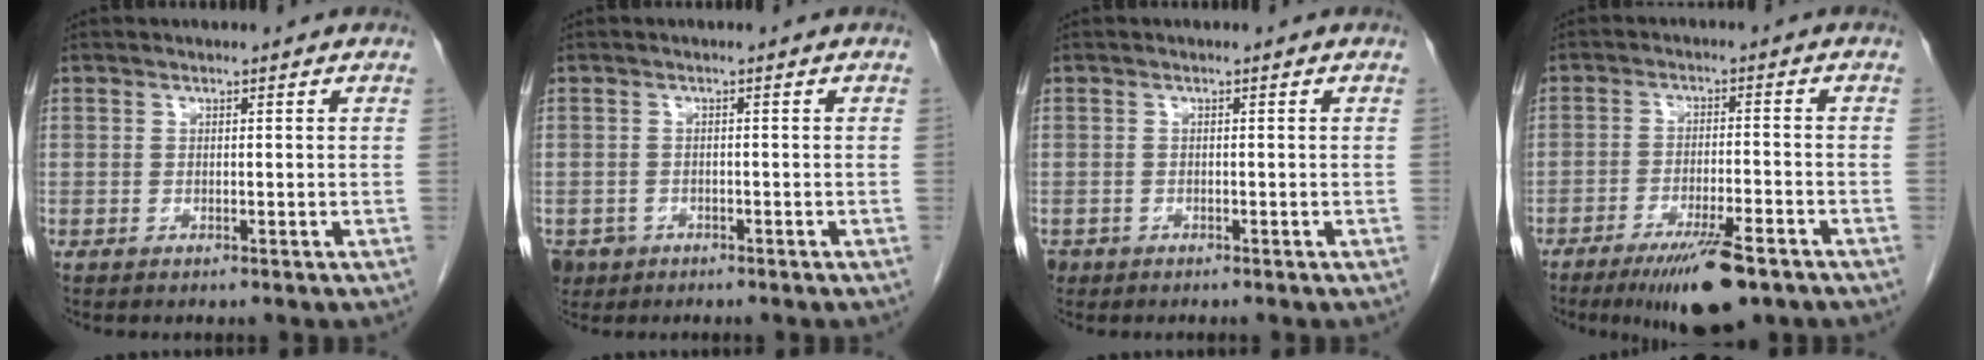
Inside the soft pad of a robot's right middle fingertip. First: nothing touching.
{"total": 3.9, "force": [-2.4, 3.0, 0.8], "torque": [-0.014, 0.003, -0.038]}
{"total": 2.0, "force": [-1.4, 1.4, 0.3], "torque": [-0.012, 0.001, -0.024]}
{"total": 9.8, "force": [-6.7, 1.5, 7.0], "torque": [-0.118, -0.019, -0.105]}